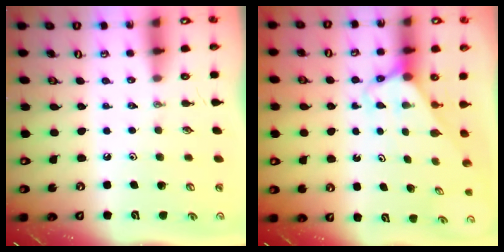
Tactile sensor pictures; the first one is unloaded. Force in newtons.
{"total": 2.8, "press": 2.8, "slide": 0.1}